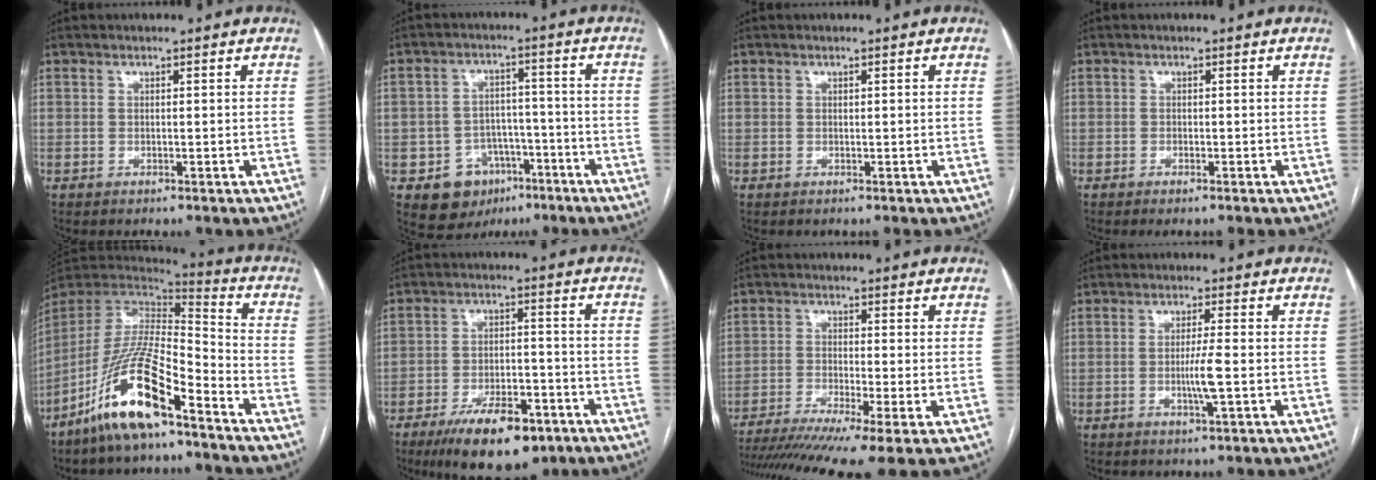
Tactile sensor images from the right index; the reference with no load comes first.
{"total": 8.3, "force": [-4.0, 6.9, 2.2], "torque": [-0.031, 0.022, -0.049]}
{"total": 0.0}
{"total": 0.7, "force": [-0.5, 0.0, 0.5], "torque": [-0.008, -0.001, -0.005]}
{"total": 16.2, "force": [-10.3, 3.3, 12.1], "torque": [-0.251, -0.009, -0.190]}
{"total": 12.8, "force": [-8.2, 4.7, 8.6], "torque": [-0.140, -0.003, -0.129]}
{"total": 14.2, "force": [-10.4, 0.0, 9.6], "torque": [-0.162, -0.028, -0.168]}
{"total": 4.0, "force": [-0.8, -0.4, 3.9], "torque": [-0.075, -0.007, -0.016]}